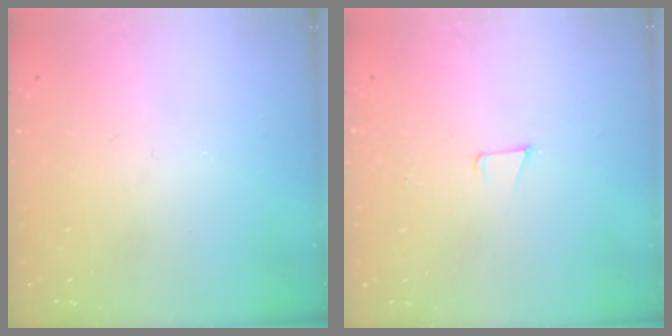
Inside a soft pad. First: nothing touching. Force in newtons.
{"total": 3.6, "press": 2.4, "slide": 2.6}